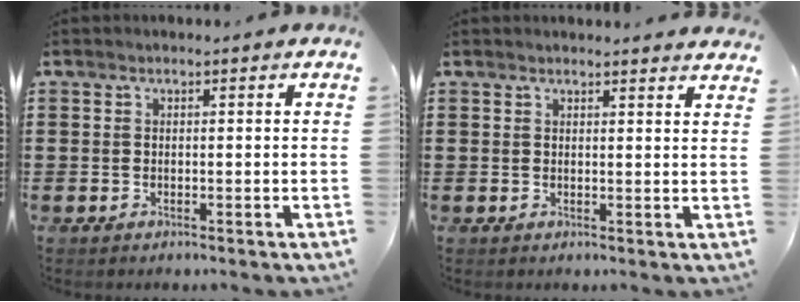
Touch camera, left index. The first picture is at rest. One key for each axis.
{"total": 1.6, "fx": 1.6, "fy": -0.1, "fz": 0.2, "tx": -0.009, "ty": -0.002, "tz": 0.032}